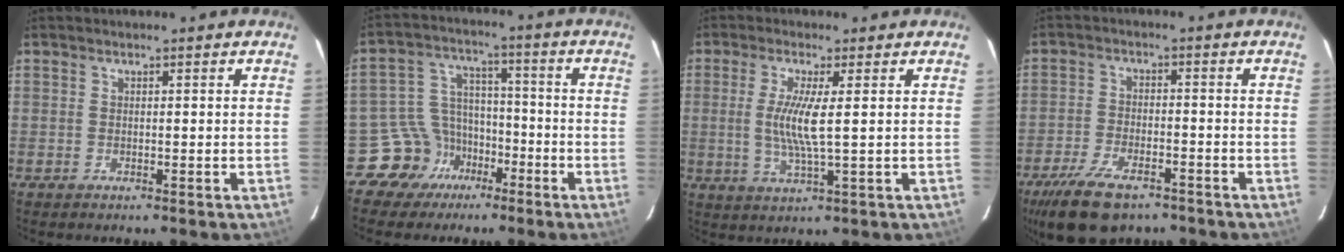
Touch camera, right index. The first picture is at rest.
{"total": 10.0, "force": [-6.5, 7.5, 1.1], "torque": [-0.028, 0.058, -0.115]}
{"total": 6.7, "force": [0.6, 0.1, 6.6], "torque": [-0.137, -0.008, 0.010]}
{"total": 12.7, "force": [-8.8, 5.6, 7.2], "torque": [-0.167, -0.018, -0.155]}